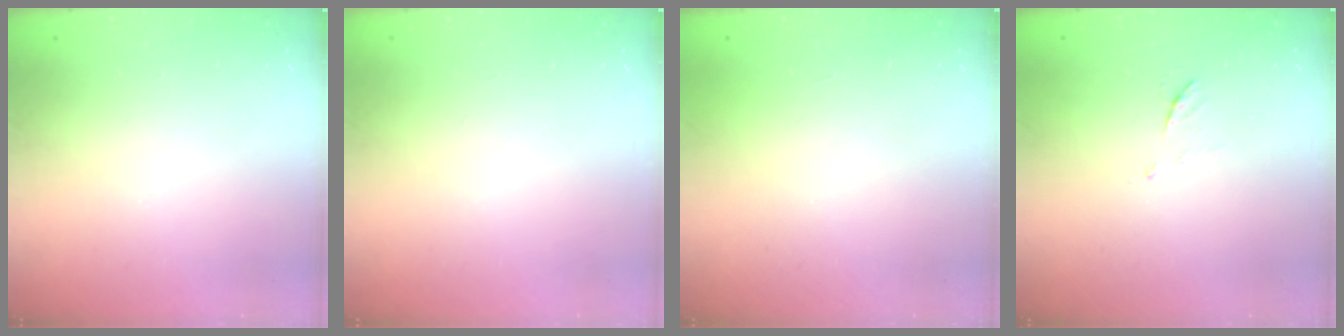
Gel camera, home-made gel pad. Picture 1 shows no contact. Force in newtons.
{"total": 0.0}
{"total": 1.6, "press": 1.6, "slide": 0.1}
{"total": 5.5, "press": 5.4, "slide": 0.7}